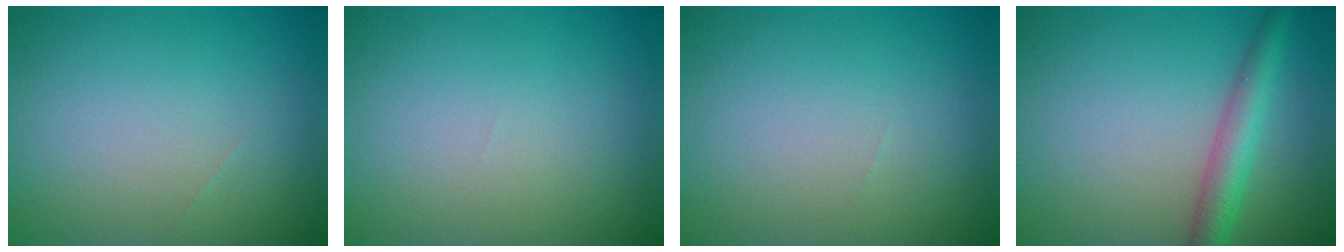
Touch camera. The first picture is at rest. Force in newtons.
{"total": 0.0}
{"total": 0.0}
{"total": 3.6, "press": 3.6, "slide": 0.1}